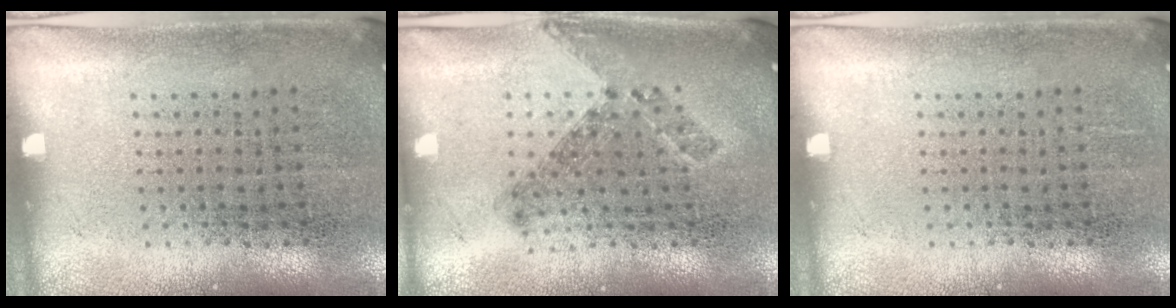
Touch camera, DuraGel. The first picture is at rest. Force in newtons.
{"total": 0.8, "press": 0.8, "slide": 0.3}
{"total": 0.0}